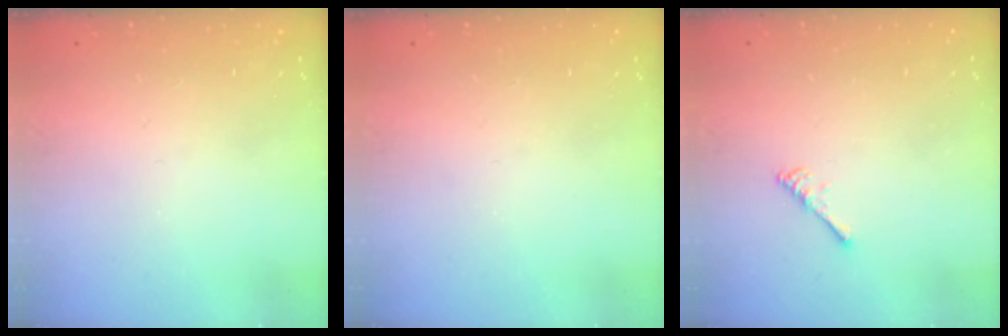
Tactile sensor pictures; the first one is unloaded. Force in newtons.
{"total": 0.0}
{"total": 2.7, "press": 2.6, "slide": 0.5}